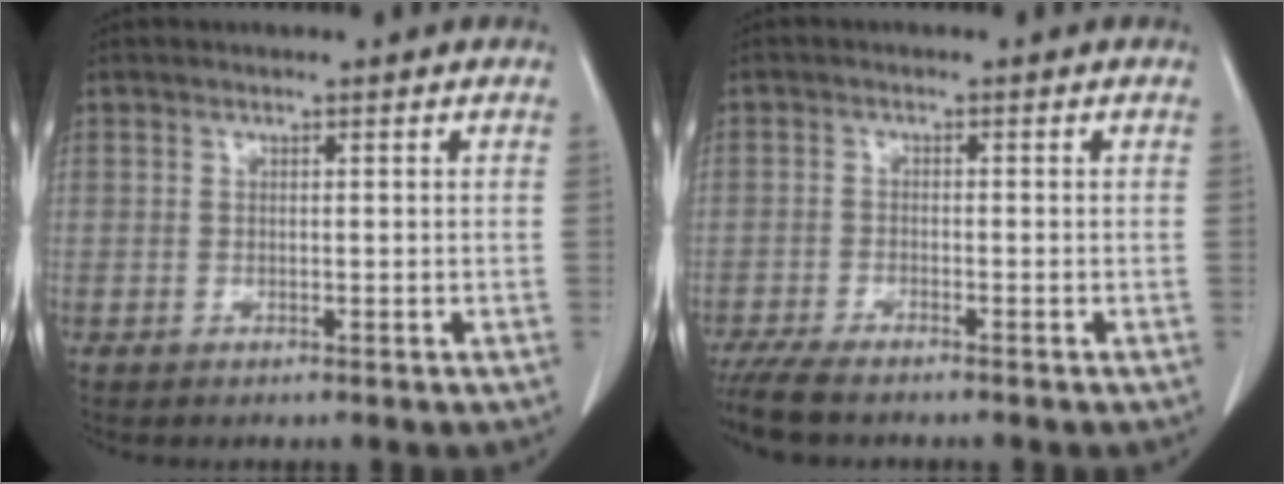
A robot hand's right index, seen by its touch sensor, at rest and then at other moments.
{"total": 5.9, "force": [-4.9, 1.0, 3.1], "torque": [-0.057, -0.015, -0.087]}